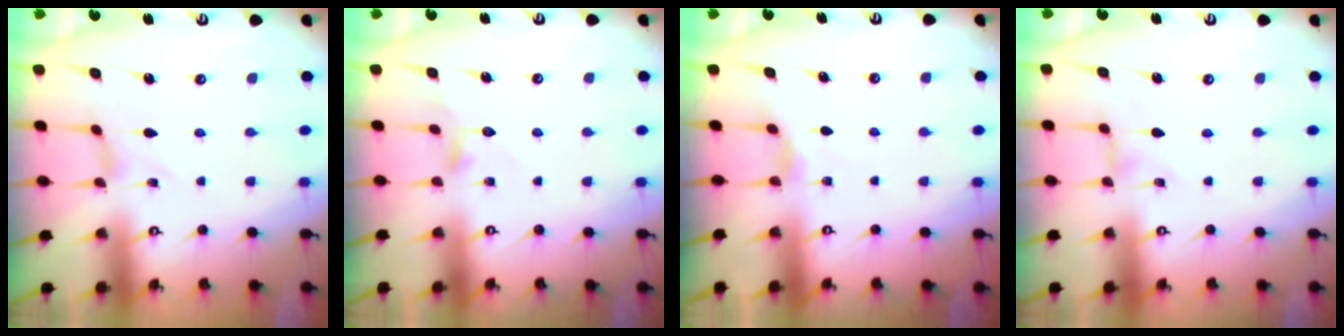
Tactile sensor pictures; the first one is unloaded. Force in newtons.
{"total": 4.8, "press": 4.8, "slide": 0.6}
{"total": 2.4, "press": 2.4, "slide": 0.4}
{"total": 0.0}